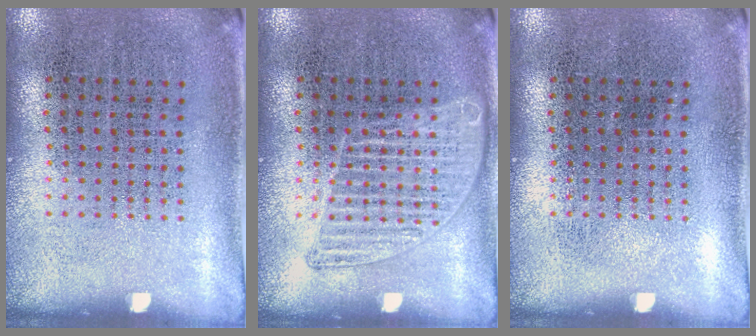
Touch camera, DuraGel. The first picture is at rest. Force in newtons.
{"total": 1.8, "press": 1.8, "slide": 0.2}
{"total": 0.0}